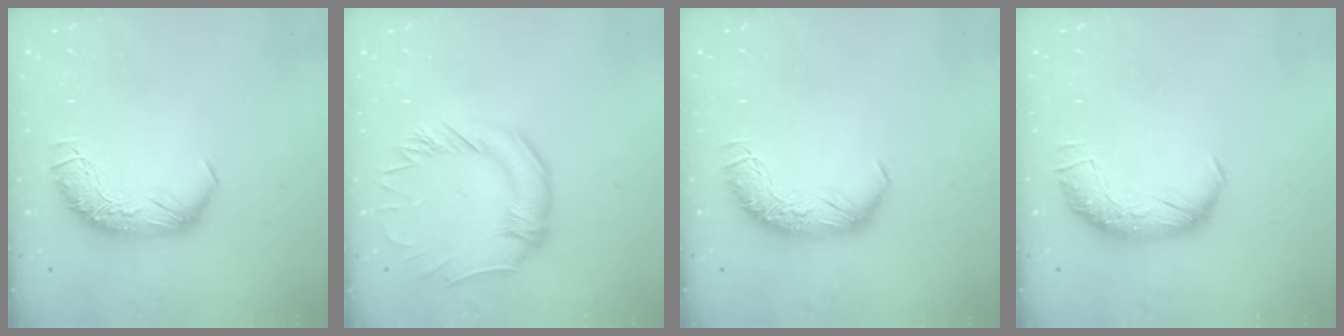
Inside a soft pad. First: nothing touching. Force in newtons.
{"total": 1.0, "press": 0.5, "slide": 0.8}
{"total": 0.0}
{"total": 1.7, "press": 0.7, "slide": 1.6}